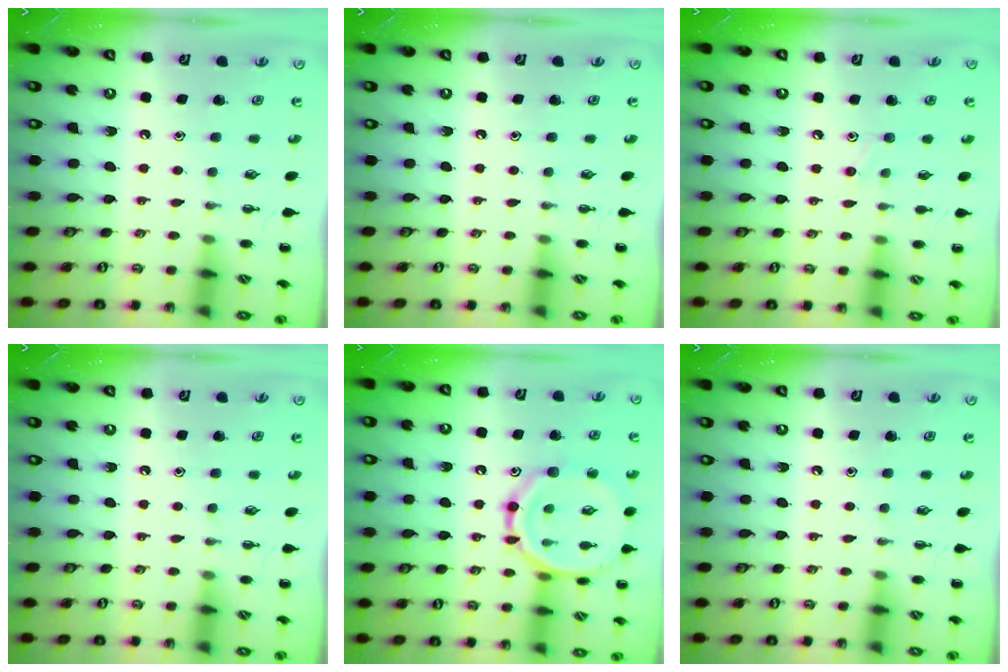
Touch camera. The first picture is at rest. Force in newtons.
{"total": 0.0}
{"total": 4.8, "press": 4.5, "slide": 1.6}
{"total": 0.0}
{"total": 15.8, "press": 15.7, "slide": 1.2}
{"total": 0.0}